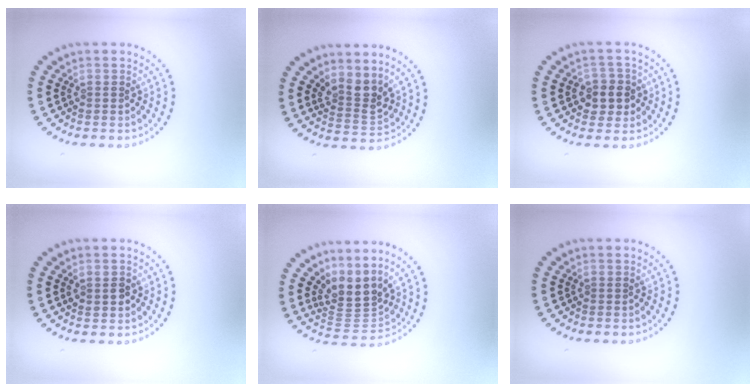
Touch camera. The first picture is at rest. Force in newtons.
{"total": 2.7, "press": 1.9, "slide": 1.9}
{"total": 2.7, "press": 2.5, "slide": 0.8}
{"total": 1.4, "press": 1.4, "slide": 0.3}
{"total": 3.9, "press": 2.6, "slide": 2.9}
{"total": 0.0}